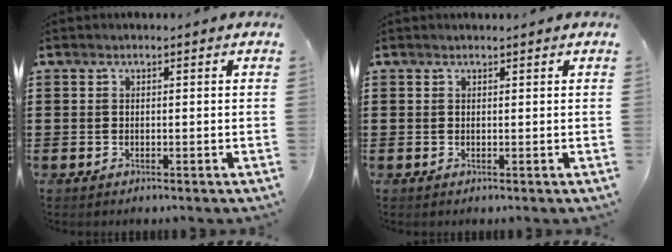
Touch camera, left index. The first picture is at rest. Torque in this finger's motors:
{"motor_torque": [-0.17, -0.95, -0.02, 0.01]}